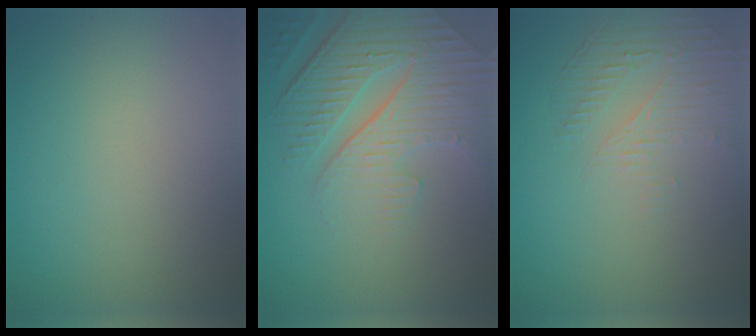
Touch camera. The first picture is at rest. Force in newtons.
{"total": 5.1, "press": 4.7, "slide": 1.9}
{"total": 1.8, "press": 1.1, "slide": 1.5}